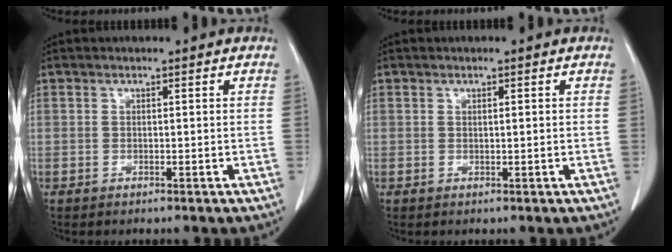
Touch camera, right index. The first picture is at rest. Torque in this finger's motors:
{"motor_torque": [-0.13, -0.09, -0.02, -0.01]}